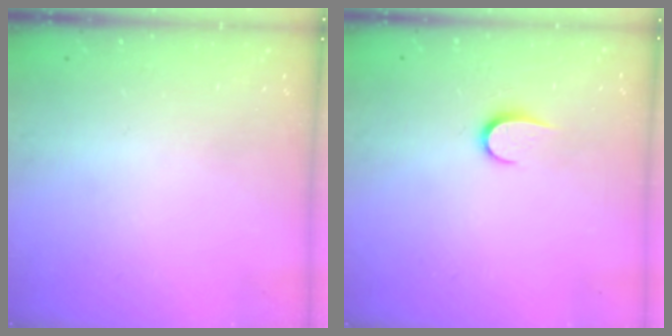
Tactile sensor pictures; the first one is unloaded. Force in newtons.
{"total": 5.0, "press": 5.0, "slide": 0.5}